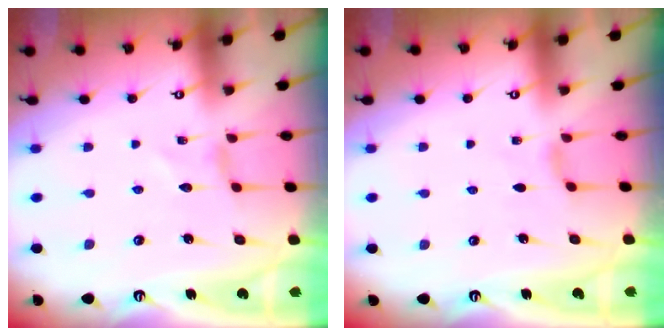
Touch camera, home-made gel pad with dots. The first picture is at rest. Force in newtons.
{"total": 1.8, "press": 1.8, "slide": 0.4}